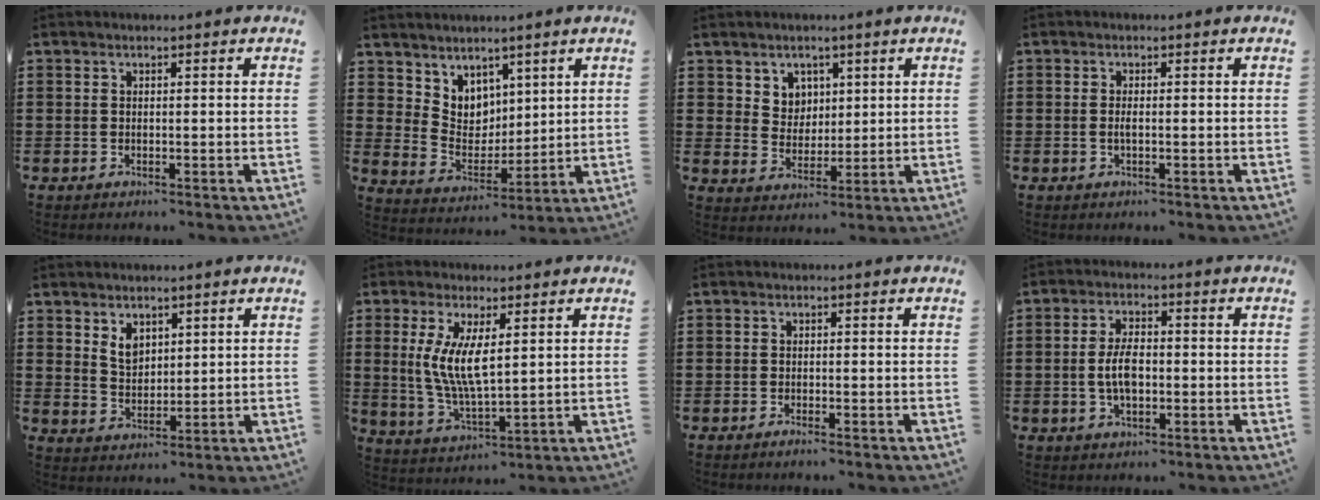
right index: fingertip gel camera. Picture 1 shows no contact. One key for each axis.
{"total": 5.6, "fx": 4.1, "fy": 3.8, "fz": -0.2, "tx": -0.027, "ty": -0.018, "tz": 0.080}
{"total": 4.6, "fx": 2.5, "fy": 3.8, "fz": 0.7, "tx": -0.025, "ty": 0.005, "tz": 0.045}
{"total": 1.1, "fx": -0.3, "fy": 0.2, "fz": 1.0, "tx": -0.021, "ty": -0.003, "tz": -0.005}
{"total": 3.5, "fx": 2.1, "fy": 2.3, "fz": 1.7, "tx": -0.034, "ty": 0.004, "tz": 0.037}
{"total": 7.7, "fx": 1.3, "fy": 2.6, "fz": 7.1, "tx": -0.148, "ty": 0.000, "tz": 0.022}
{"total": 0.8, "fx": -0.7, "fy": -0.1, "fz": 0.3, "tx": -0.008, "ty": -0.003, "tz": -0.014}
{"total": 5.4, "fx": -0.6, "fy": 2.5, "fz": 4.8, "tx": -0.102, "ty": 0.001, "tz": -0.015}